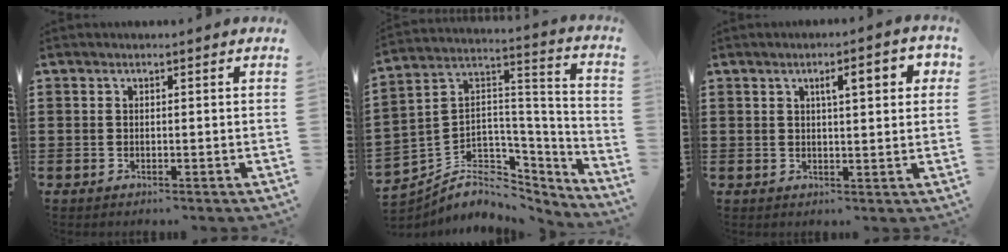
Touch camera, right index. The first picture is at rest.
{"total": 6.9, "force": [-3.3, 5.4, 2.7], "torque": [-0.074, -0.015, -0.058]}
{"total": 4.5, "force": [1.5, 1.1, 4.1], "torque": [-0.067, 0.001, 0.018]}